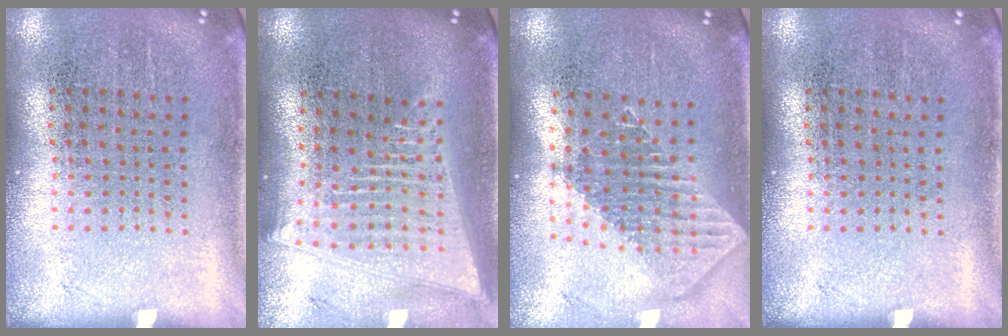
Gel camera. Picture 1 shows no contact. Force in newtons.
{"total": 2.1, "press": 1.8, "slide": 1.0}
{"total": 1.8, "press": 1.5, "slide": 1.1}
{"total": 0.0}